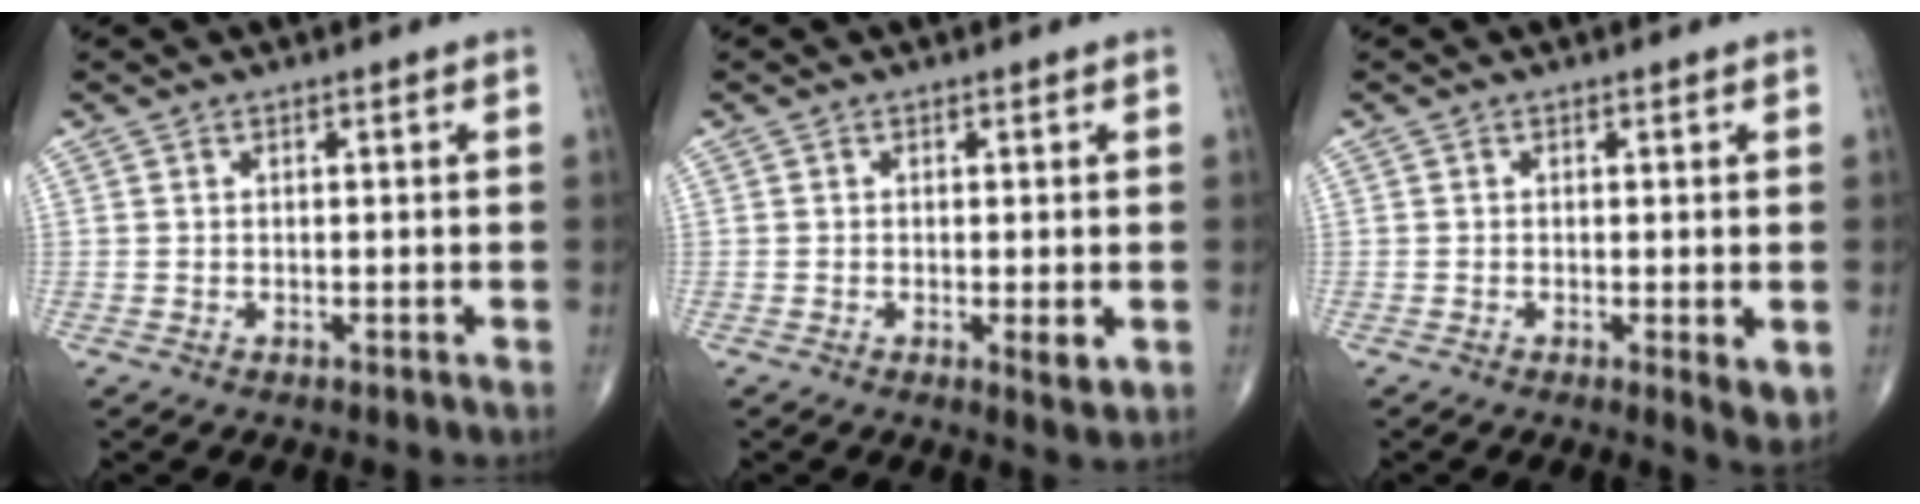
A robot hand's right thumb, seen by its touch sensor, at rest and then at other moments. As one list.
[{"total": 2.7, "force": [-0.5, 0.7, 2.5], "torque": [-0.041, -0.009, -0.011]}, {"total": 3.4, "force": [-0.6, 0.9, 3.2], "torque": [-0.050, -0.011, -0.013]}]